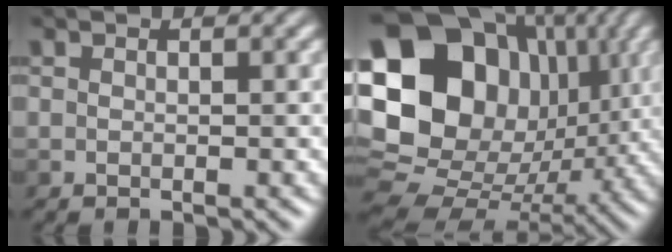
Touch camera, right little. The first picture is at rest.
{"total": 23.5, "force": [4.8, 19.7, 11.8], "torque": [-0.239, 0.021, 0.071]}